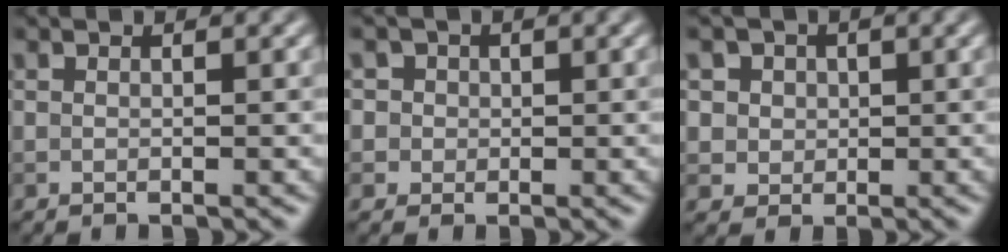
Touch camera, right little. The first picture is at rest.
{"total": 3.6, "force": [1.2, 3.2, 1.1], "torque": [-0.001, 0.017, 0.006]}
{"total": 5.0, "force": [2.1, 4.1, 1.9], "torque": [-0.027, 0.012, 0.024]}